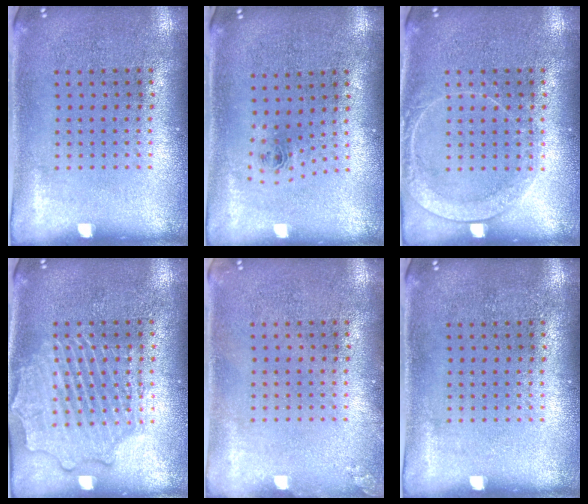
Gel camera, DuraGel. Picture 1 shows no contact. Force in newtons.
{"total": 0.9, "press": 0.4, "slide": 0.8}
{"total": 1.7, "press": 1.7, "slide": 0.3}
{"total": 3.1, "press": 3.1, "slide": 0.3}
{"total": 0.8, "press": 0.8, "slide": 0.1}
{"total": 0.0}